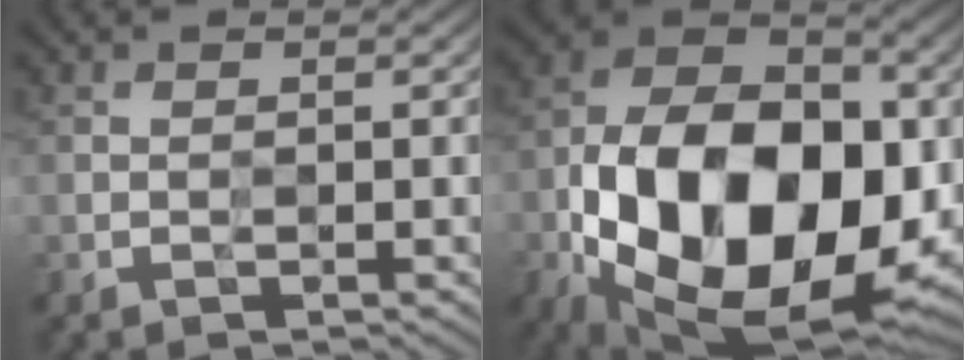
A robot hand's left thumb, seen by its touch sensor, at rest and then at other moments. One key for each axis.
{"total": 21.1, "fx": -5.2, "fy": 12.9, "fz": 15.9, "tx": -0.309, "ty": -0.031, "tz": -0.081}